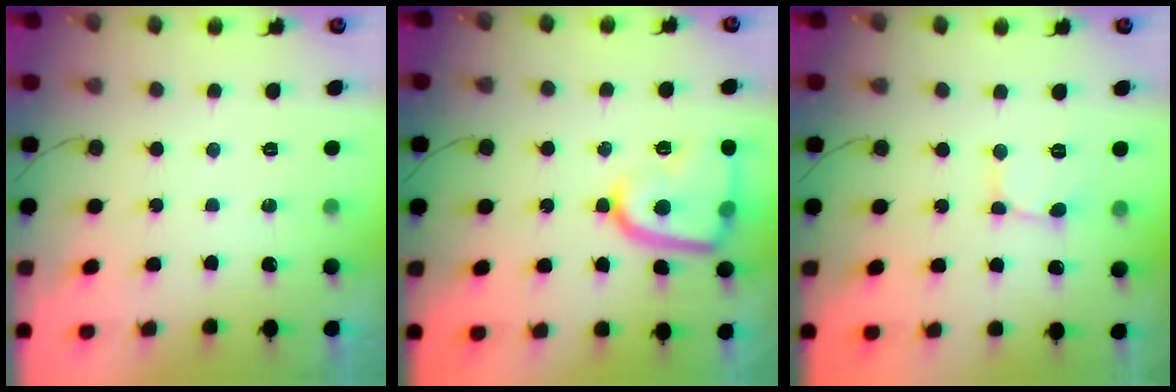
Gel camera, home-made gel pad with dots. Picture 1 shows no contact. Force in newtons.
{"total": 14.1, "press": 14.1, "slide": 0.8}
{"total": 2.2, "press": 2.2, "slide": 0.1}